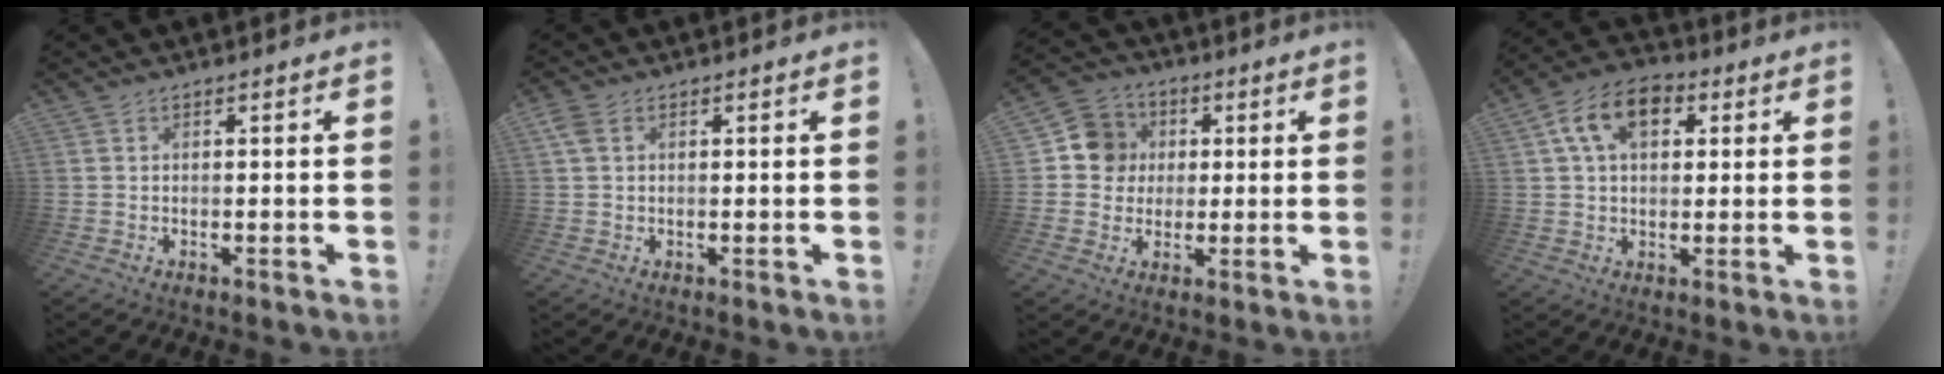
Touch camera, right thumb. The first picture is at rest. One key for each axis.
{"total": 3.1, "fx": 1.2, "fy": 1.8, "fz": 2.1, "tx": -0.037, "ty": 0.002, "tz": 0.022}
{"total": 10.8, "fx": 1.4, "fy": 10.3, "fz": 3.0, "tx": -0.032, "ty": 0.011, "tz": 0.032}
{"total": 12.0, "fx": 4.0, "fy": 7.9, "fz": 8.0, "tx": -0.128, "ty": 0.010, "tz": 0.077}